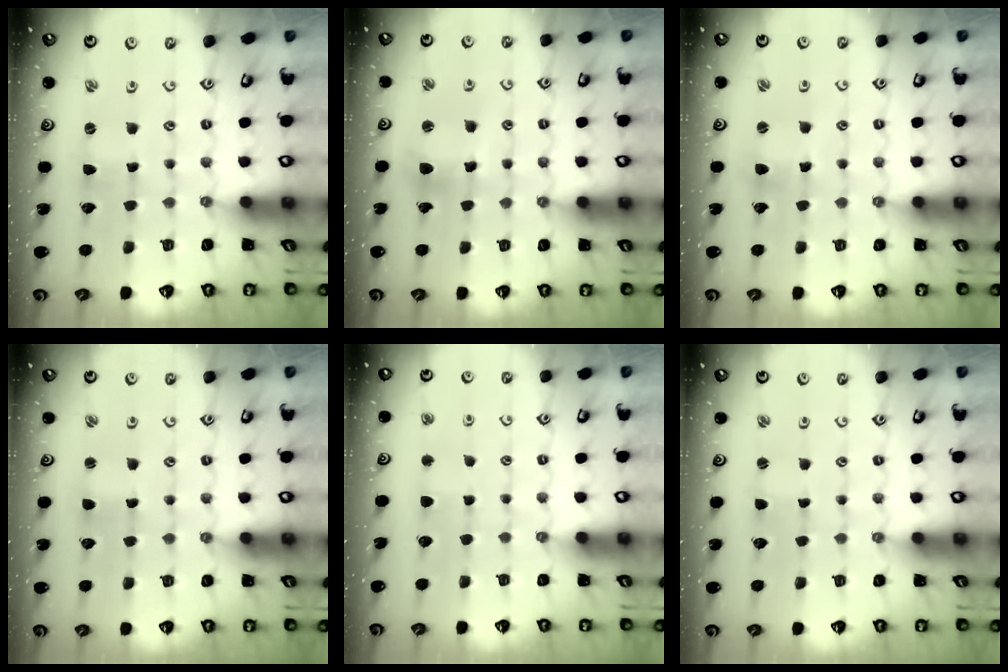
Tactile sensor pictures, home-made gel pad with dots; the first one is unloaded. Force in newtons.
{"total": 8.9, "press": 8.7, "slide": 1.4}
{"total": 2.6, "press": 2.5, "slide": 0.3}
{"total": 0.6, "press": 0.5, "slide": 0.2}
{"total": 1.9, "press": 1.9, "slide": 0.5}
{"total": 0.0}